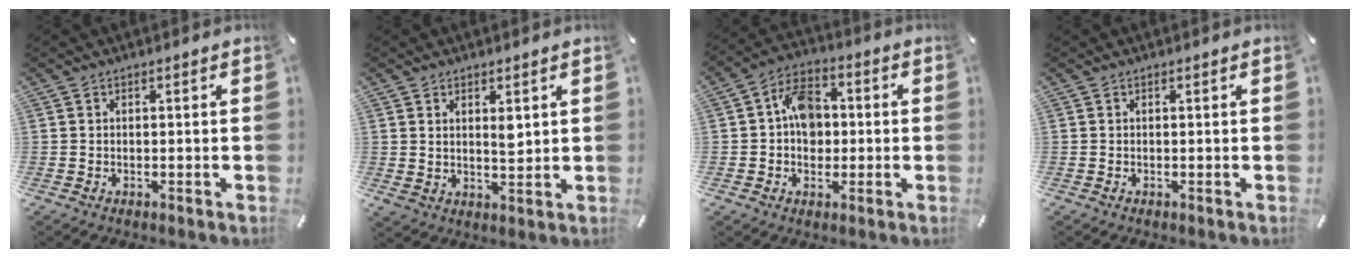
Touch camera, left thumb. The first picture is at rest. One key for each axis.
{"total": 4.6, "fx": 2.4, "fy": 2.5, "fz": 3.0, "tx": -0.041, "ty": -0.017, "tz": 0.038}
{"total": 9.0, "fx": 0.4, "fy": 7.1, "fz": 5.5, "tx": -0.086, "ty": 0.014, "tz": 0.010}
{"total": 0.0}